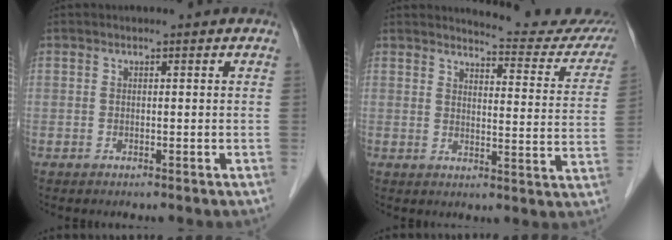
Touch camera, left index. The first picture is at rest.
{"total": 15.2, "force": [14.8, 1.5, 3.0], "torque": [-0.019, -0.078, 0.147]}